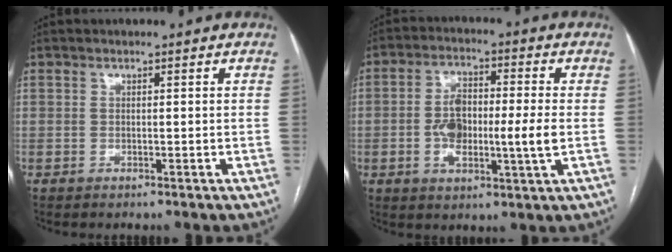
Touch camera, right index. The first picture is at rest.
{"total": 10.4, "force": [-1.0, 2.8, 10.0], "torque": [-0.184, 0.011, -0.020]}